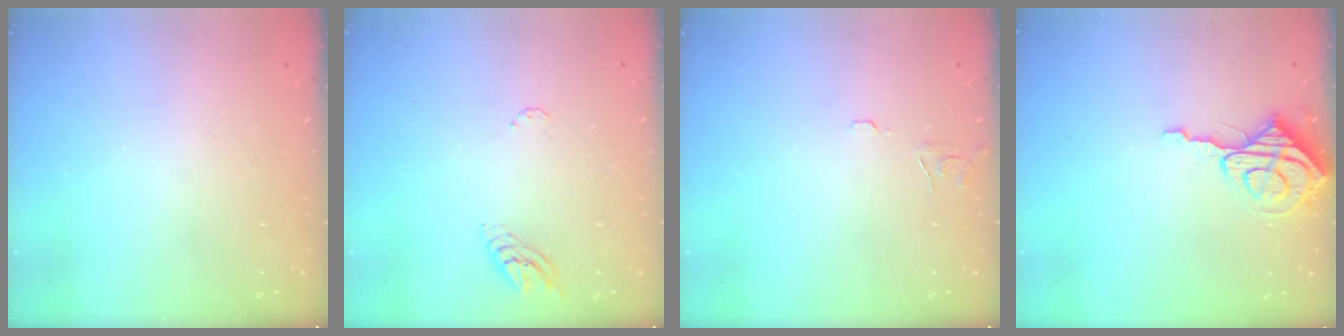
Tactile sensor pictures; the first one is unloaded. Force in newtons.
{"total": 5.1, "press": 5.1, "slide": 0.4}
{"total": 5.8, "press": 5.8, "slide": 0.5}
{"total": 7.7, "press": 7.7, "slide": 0.6}